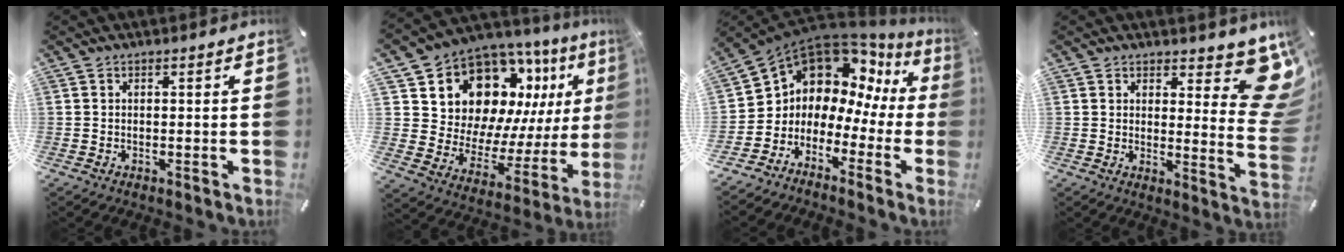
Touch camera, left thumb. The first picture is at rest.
{"total": 14.4, "force": [9.1, 9.8, 5.3], "torque": [-0.086, -0.096, 0.169]}
{"total": 7.1, "force": [4.2, 5.6, 1.5], "torque": [-0.058, -0.062, 0.071]}
{"total": 12.7, "force": [6.8, 5.9, 8.9], "torque": [-0.089, -0.052, 0.119]}